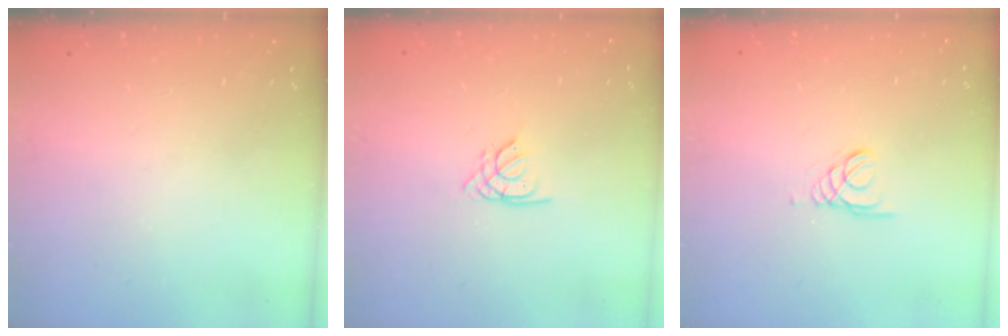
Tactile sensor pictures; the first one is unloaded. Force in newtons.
{"total": 1.4, "press": 1.4, "slide": 0.3}
{"total": 1.0, "press": 1.0, "slide": 0.1}